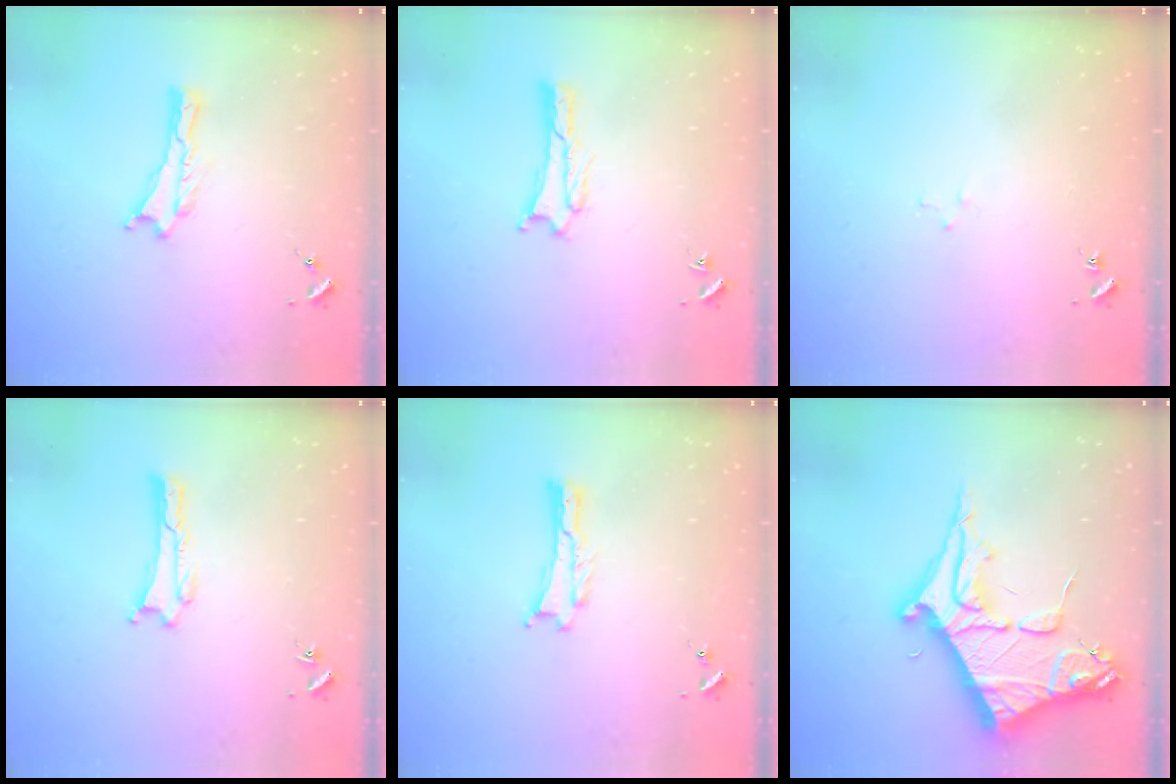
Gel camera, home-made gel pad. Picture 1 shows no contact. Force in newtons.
{"total": 1.9, "press": 1.9, "slide": 0.1}
{"total": 1.6, "press": 1.6, "slide": 0.1}
{"total": 0.0}
{"total": 0.0}
{"total": 10.6, "press": 10.6, "slide": 1.2}